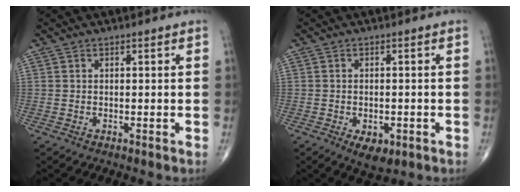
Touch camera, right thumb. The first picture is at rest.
{"total": 5.2, "force": [-2.0, 2.8, 3.8], "torque": [-0.052, 0.001, -0.020]}